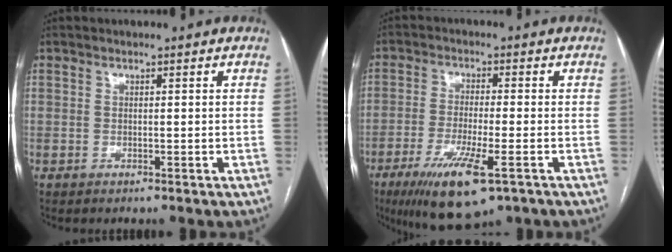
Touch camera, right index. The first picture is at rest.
{"total": 11.6, "force": [-6.2, 2.0, 9.6], "torque": [-0.174, -0.030, -0.101]}